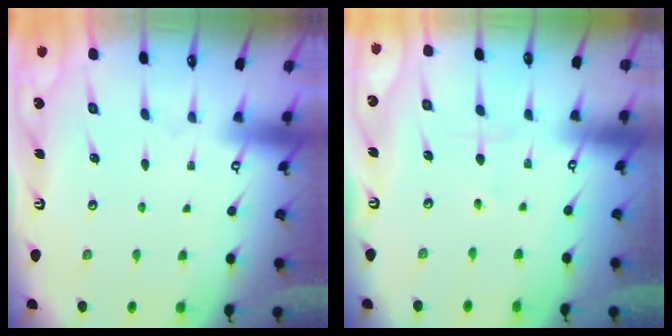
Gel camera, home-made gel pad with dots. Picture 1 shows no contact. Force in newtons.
{"total": 1.9, "press": 1.9, "slide": 0.2}